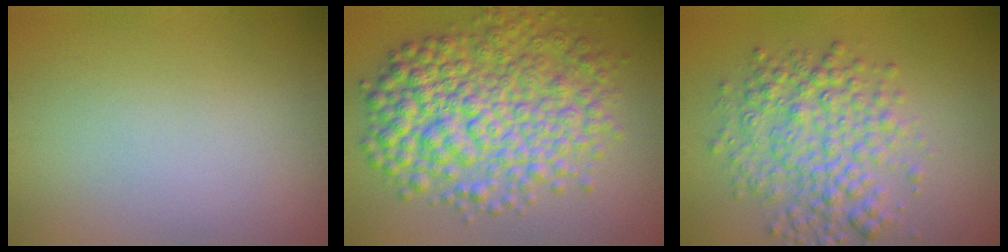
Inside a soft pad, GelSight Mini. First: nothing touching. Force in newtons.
{"total": 8.7, "press": 8.7, "slide": 0.1}
{"total": 5.4, "press": 5.4, "slide": 0.0}